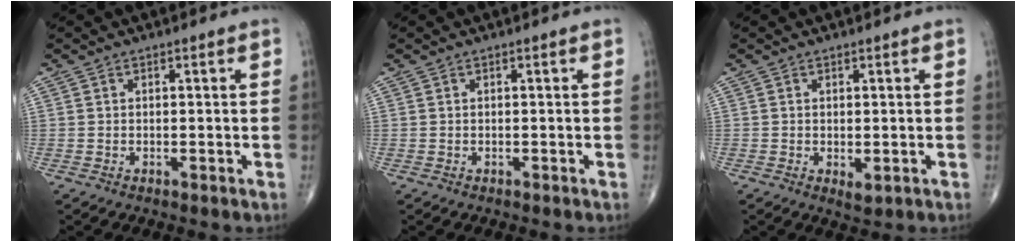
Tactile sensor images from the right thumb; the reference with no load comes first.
{"total": 0.0}
{"total": 1.8, "force": [-0.3, 0.9, 1.5], "torque": [-0.021, -0.005, -0.001]}